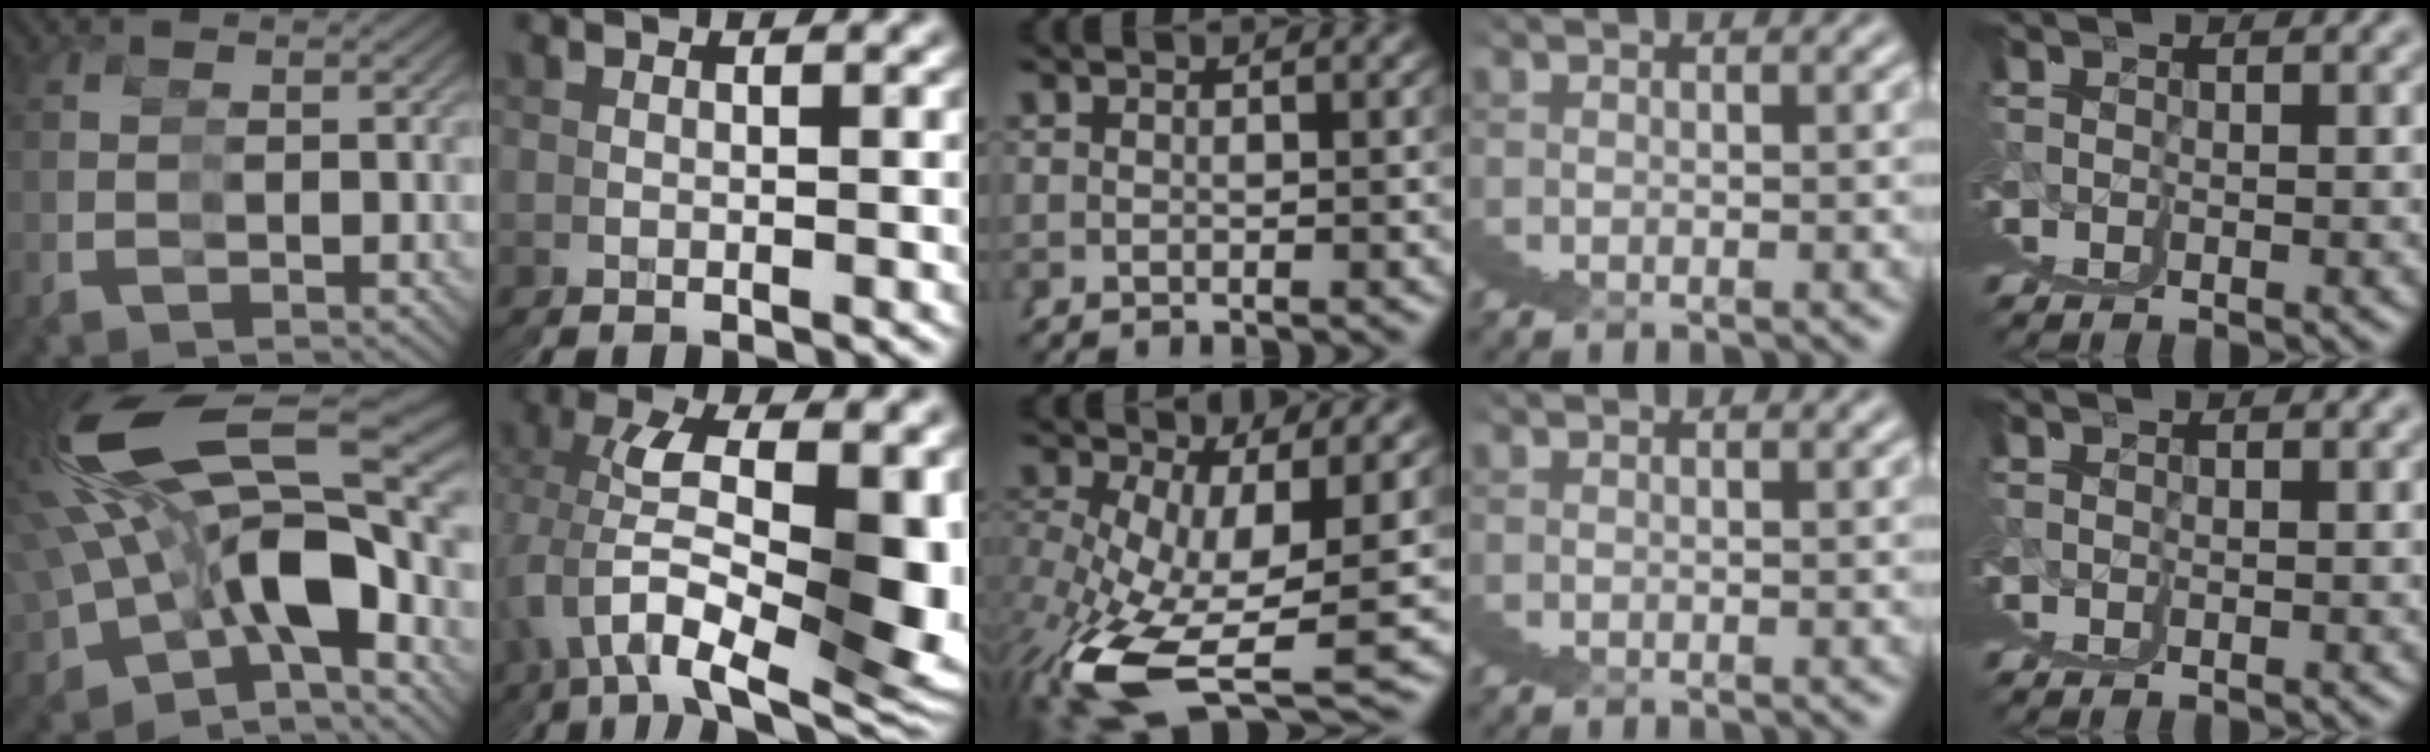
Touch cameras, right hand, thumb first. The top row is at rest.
{"thumb": {"total": 14.4, "force": [1.5, 8.7, 11.5], "torque": [-0.255, 0.001, 0.032]}, "index": {"total": 9.5, "force": [0.6, 3.3, 8.8], "torque": [-0.155, 0.004, 0.013]}, "middle": {"total": 10.2, "force": [-3.6, 5.1, 8.1], "torque": [-0.167, -0.070, -0.019]}}